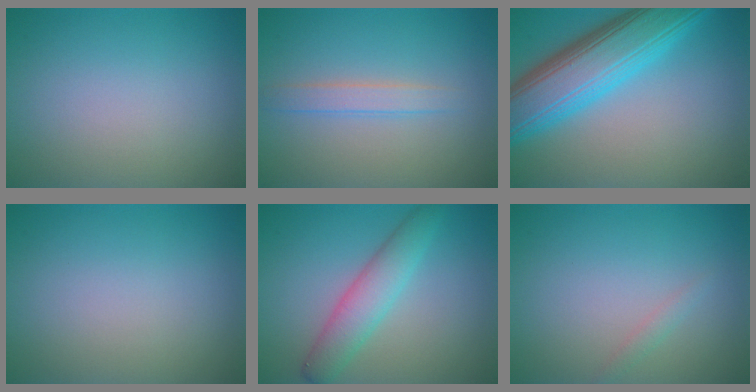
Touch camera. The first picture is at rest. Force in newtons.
{"total": 1.8, "press": 1.8, "slide": 0.1}
{"total": 9.9, "press": 9.9, "slide": 0.2}
{"total": 0.0}
{"total": 3.8, "press": 3.8, "slide": 0.1}
{"total": 0.8, "press": 0.8, "slide": 0.0}